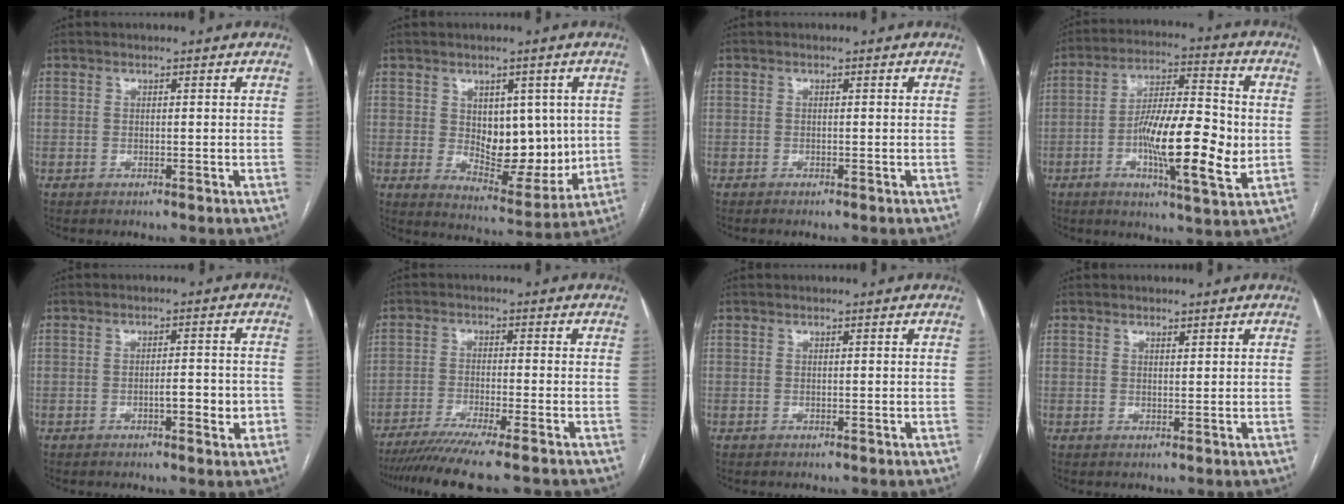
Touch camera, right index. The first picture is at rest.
{"total": 11.1, "force": [1.1, 6.0, 9.2], "torque": [-0.131, -0.006, 0.035]}
{"total": 0.8, "force": [-0.6, 0.0, 0.5], "torque": [-0.009, -0.001, -0.010]}
{"total": 15.6, "force": [-2.7, 2.9, 15.1], "torque": [-0.258, -0.002, -0.047]}
{"total": 4.5, "force": [-1.7, 1.1, 4.1], "torque": [-0.058, 0.006, -0.021]}
{"total": 12.5, "force": [-10.5, -0.6, 6.8], "torque": [-0.086, -0.034, -0.163]}
{"total": 0.0}
{"total": 0.8, "force": [0.6, 0.2, 0.4], "torque": [-0.009, -0.004, 0.011]}